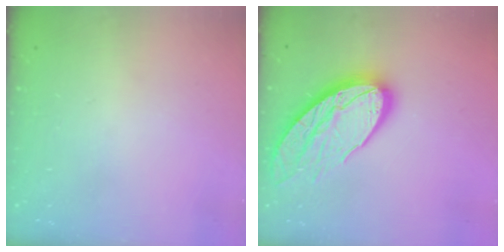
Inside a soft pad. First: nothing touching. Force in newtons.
{"total": 18.8, "press": 18.8, "slide": 1.2}